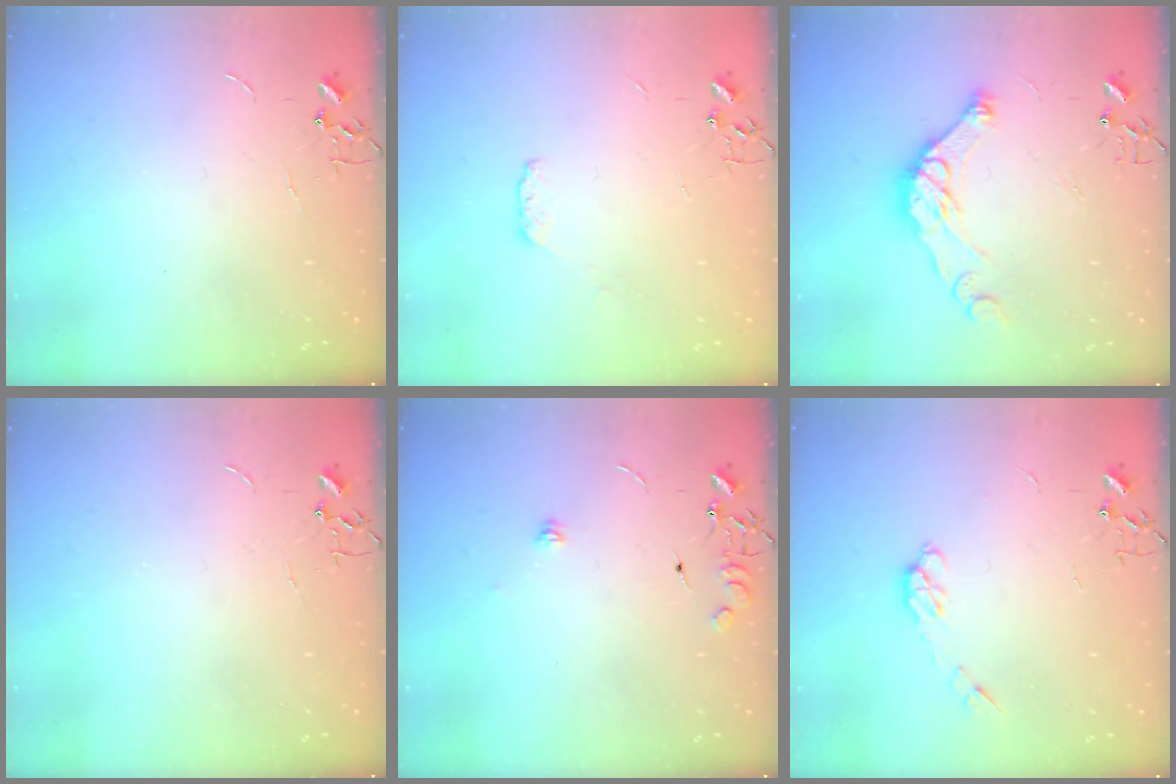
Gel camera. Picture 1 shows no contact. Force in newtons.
{"total": 3.9, "press": 3.8, "slide": 0.6}
{"total": 14.4, "press": 14.3, "slide": 1.3}
{"total": 0.0}
{"total": 8.3, "press": 8.3, "slide": 0.2}
{"total": 5.1, "press": 5.1, "slide": 0.8}